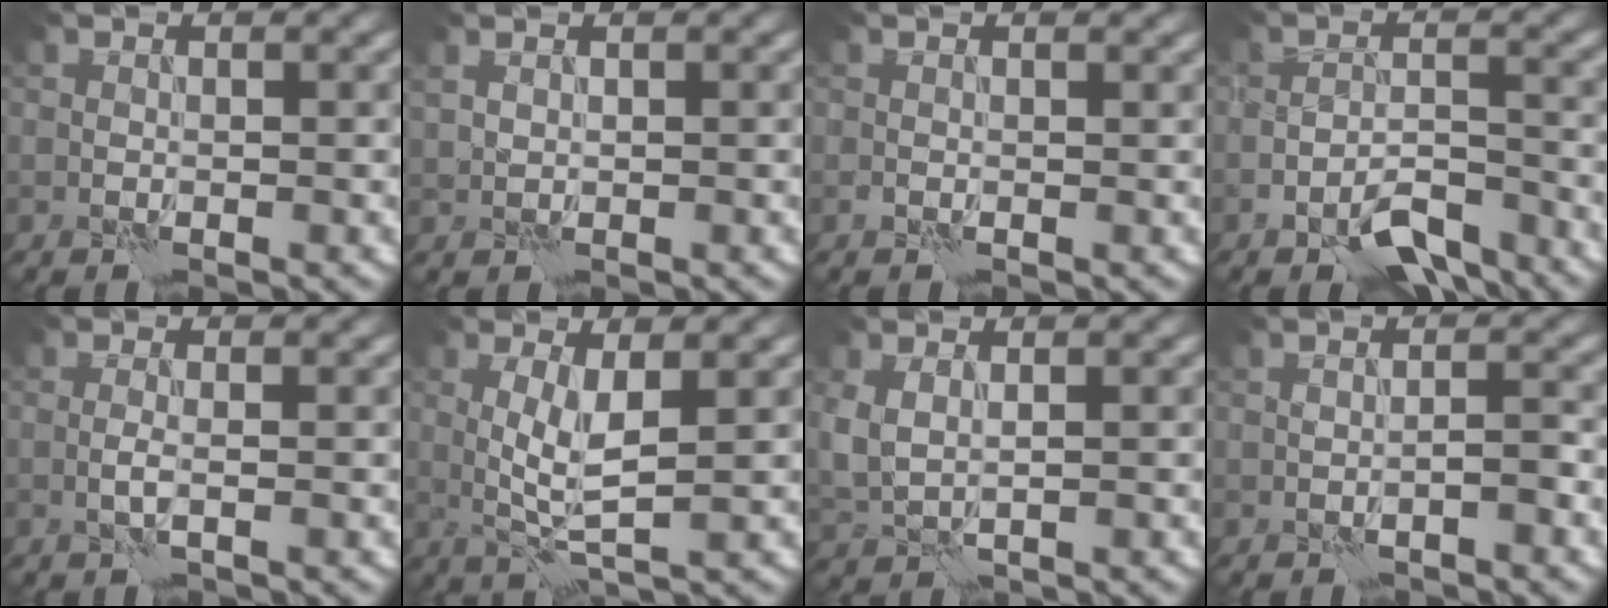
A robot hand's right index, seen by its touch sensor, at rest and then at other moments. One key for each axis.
{"total": 0.7, "fx": 0.5, "fy": 0.4, "fz": 0.3, "tx": -0.010, "ty": -0.001, "tz": 0.015}
{"total": 0.9, "fx": 0.0, "fy": 0.5, "fz": 0.8, "tx": -0.013, "ty": -0.003, "tz": -0.002}
{"total": 5.3, "fx": -3.7, "fy": 1.8, "fz": 3.3, "tx": -0.053, "ty": -0.001, "tz": -0.065}
{"total": 1.0, "fx": -0.1, "fy": 0.0, "fz": 1.0, "tx": -0.022, "ty": 0.002, "tz": -0.007}
{"total": 3.6, "fx": 0.4, "fy": 0.8, "fz": 3.5, "tx": -0.071, "ty": -0.002, "tz": 0.012}
{"total": 2.5, "fx": 0.8, "fy": 1.4, "fz": 1.9, "tx": -0.053, "ty": -0.003, "tz": 0.022}
{"total": 1.0, "fx": -0.7, "fy": 0.0, "fz": 0.7, "tx": -0.010, "ty": 0.008, "tz": -0.015}